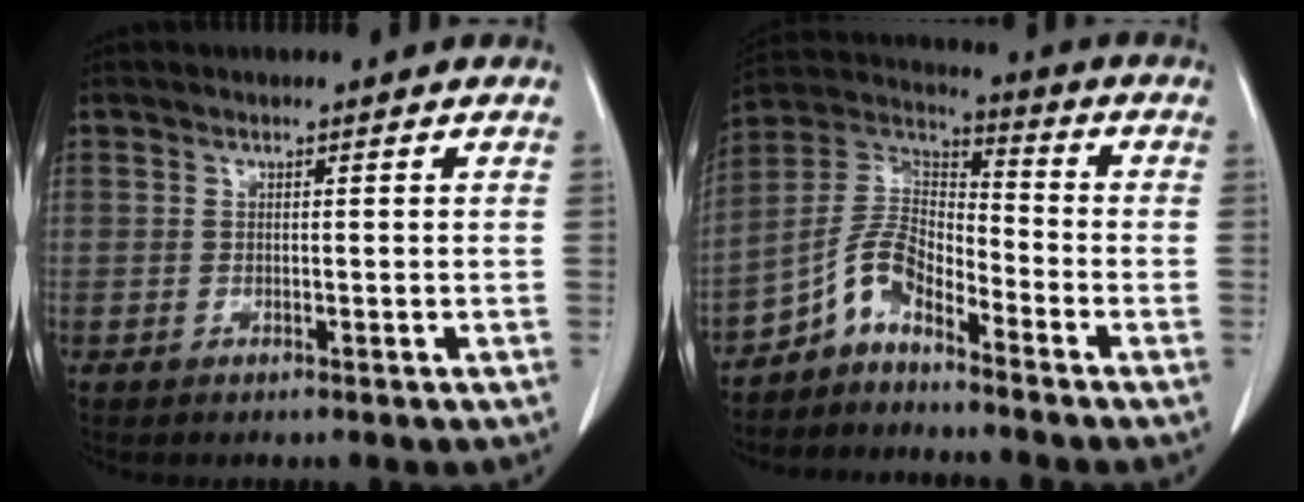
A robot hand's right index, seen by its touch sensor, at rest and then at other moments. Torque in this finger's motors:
{"motor_torque": [-0.14, -0.06, -0.08, -0.04]}